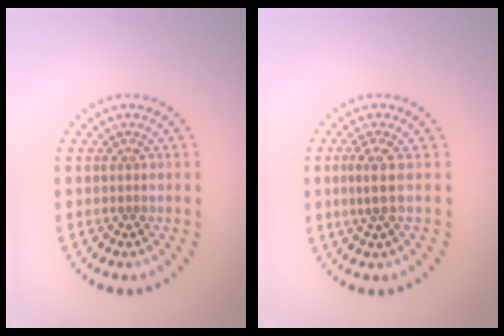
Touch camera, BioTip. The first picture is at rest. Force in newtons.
{"total": 2.0, "press": 1.5, "slide": 1.3}